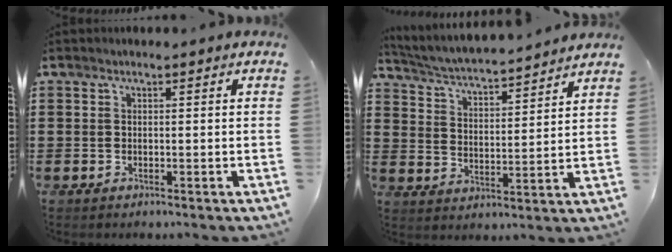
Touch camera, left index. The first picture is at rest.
{"total": 4.1, "force": [3.9, -0.4, 1.0], "torque": [-0.039, -0.037, 0.061]}